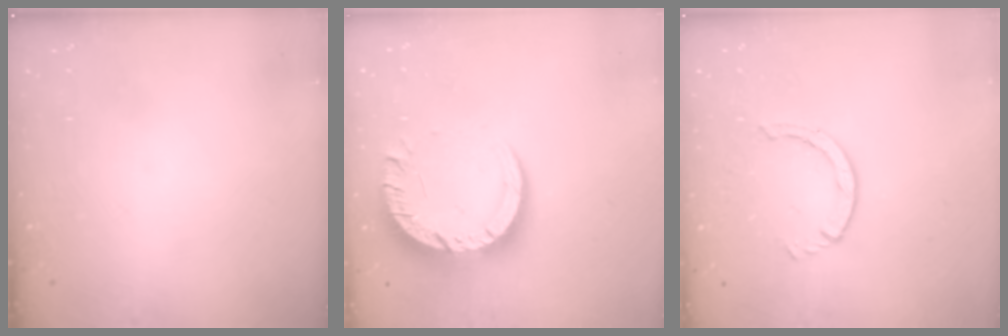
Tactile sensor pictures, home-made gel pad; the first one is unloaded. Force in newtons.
{"total": 13.0, "press": 13.0, "slide": 1.0}
{"total": 2.5, "press": 2.5, "slide": 0.3}